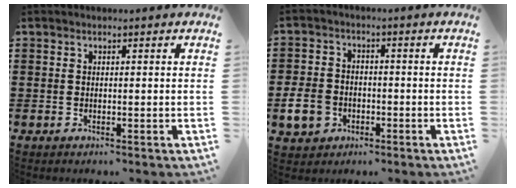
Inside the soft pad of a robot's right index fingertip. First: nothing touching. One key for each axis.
{"total": 5.4, "fx": -1.8, "fy": 4.3, "fz": 2.7, "tx": -0.082, "ty": 0.002, "tz": -0.039}